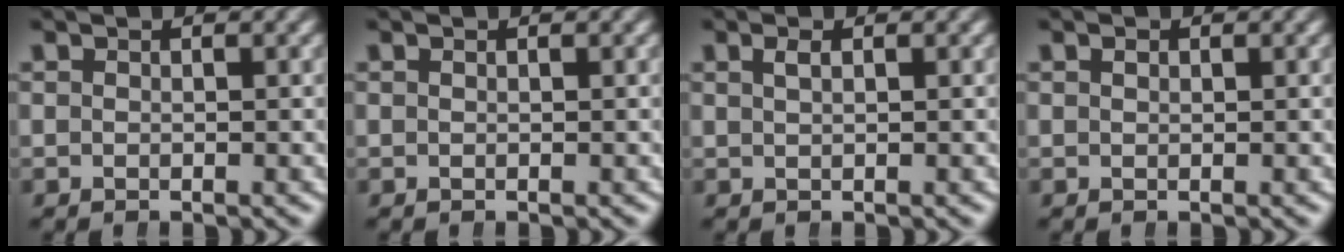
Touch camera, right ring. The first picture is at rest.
{"total": 0.0}
{"total": 0.9, "force": [0.5, 0.0, 0.8], "torque": [-0.010, 0.008, 0.009]}
{"total": 0.6, "force": [0.3, 0.4, 0.4], "torque": [0.001, 0.003, 0.006]}